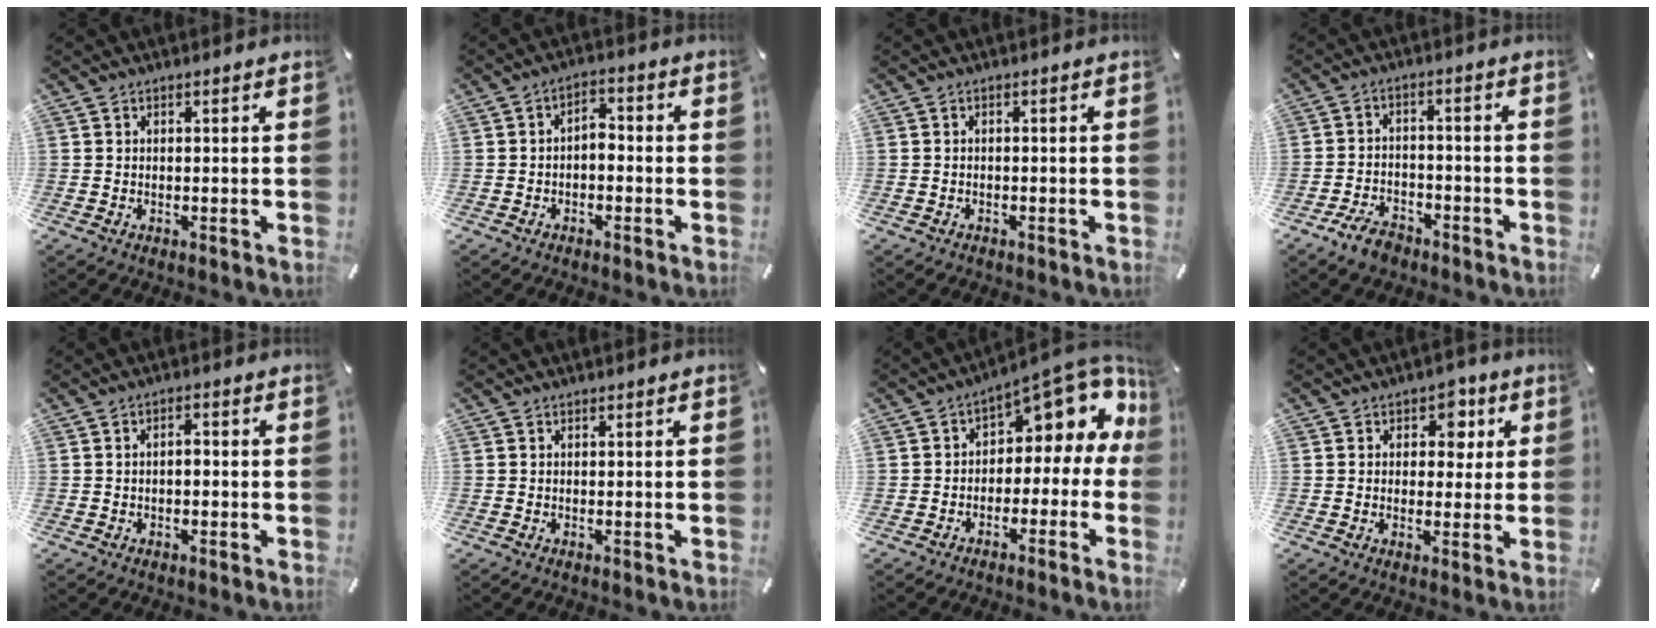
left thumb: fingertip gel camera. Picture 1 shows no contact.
{"total": 3.5, "force": [-1.8, 2.1, 2.2], "torque": [-0.041, 0.017, -0.035]}
{"total": 0.8, "force": [-0.7, 0.4, 0.1], "torque": [-0.003, 0.003, -0.016]}
{"total": 6.0, "force": [-4.5, 3.2, 2.3], "torque": [-0.049, 0.025, -0.086]}
{"total": 2.1, "force": [-0.5, 1.1, 1.7], "torque": [-0.033, 0.006, -0.012]}
{"total": 0.0}
{"total": 9.7, "force": [5.7, 5.1, 6.0], "torque": [-0.076, -0.054, 0.095]}
{"total": 6.3, "force": [1.8, 5.0, 3.3], "torque": [-0.022, -0.006, 0.022]}